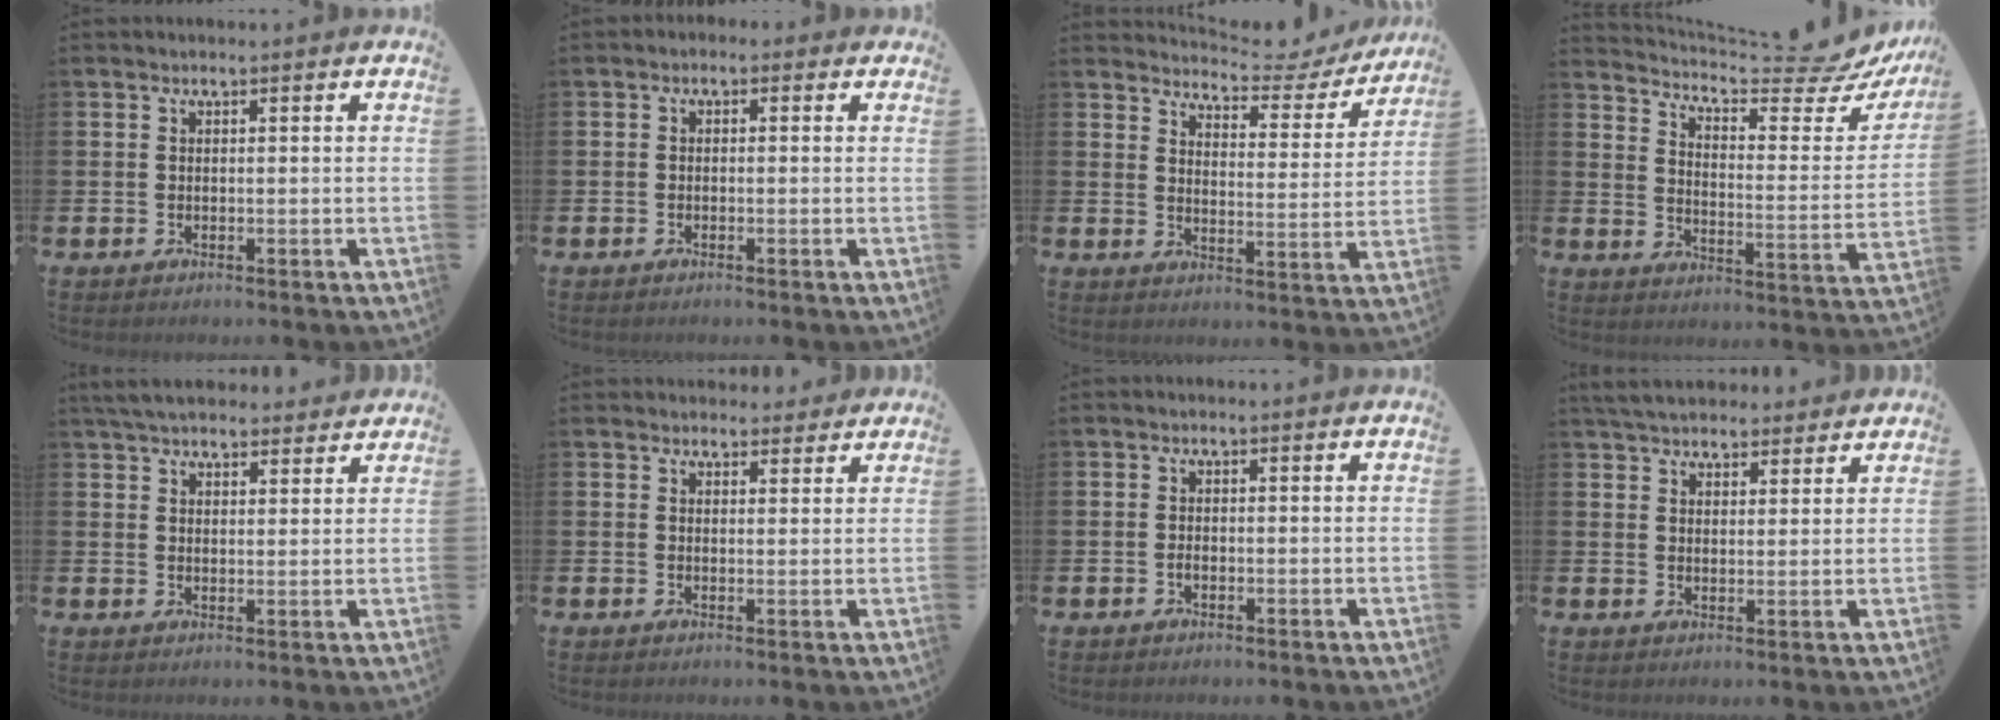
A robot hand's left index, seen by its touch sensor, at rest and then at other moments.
{"total": 0.9, "force": [-0.7, 0.6, 0.2], "torque": [-0.002, 0.002, -0.016]}
{"total": 4.7, "force": [4.5, 1.0, 0.7], "torque": [-0.032, -0.038, 0.074]}
{"total": 7.4, "force": [6.6, 1.1, 3.2], "torque": [-0.070, -0.060, 0.106]}
{"total": 4.9, "force": [4.6, 1.2, 1.1], "torque": [-0.030, -0.015, 0.086]}
{"total": 2.6, "force": [2.5, 0.8, -0.2], "torque": [0.009, -0.013, 0.044]}
{"total": 0.8, "force": [-0.4, 0.4, 0.5], "torque": [-0.013, 0.001, -0.008]}
{"total": 4.9, "force": [4.7, 1.2, 0.6], "torque": [-0.023, -0.018, 0.087]}